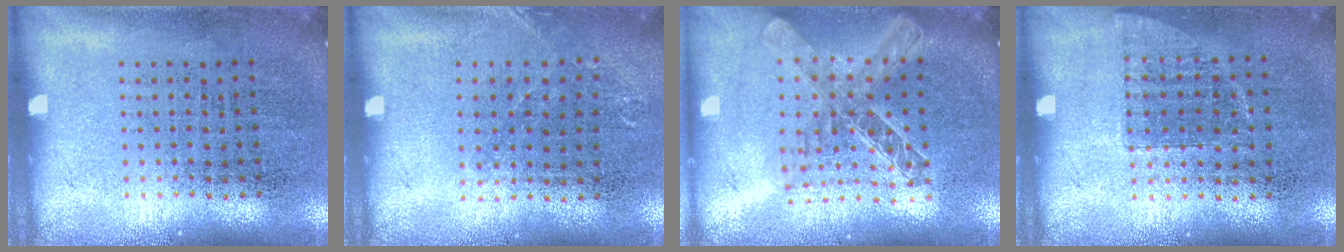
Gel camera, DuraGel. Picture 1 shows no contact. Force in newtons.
{"total": 0.8, "press": 0.8, "slide": 0.1}
{"total": 2.1, "press": 1.7, "slide": 1.2}
{"total": 0.6, "press": 0.6, "slide": 0.2}